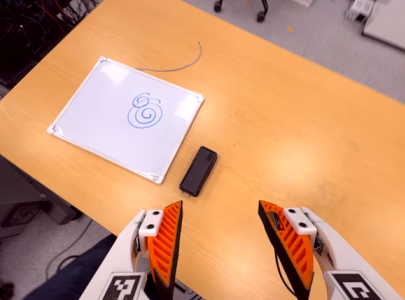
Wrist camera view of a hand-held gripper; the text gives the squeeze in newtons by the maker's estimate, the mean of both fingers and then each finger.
{"total": 0.0}